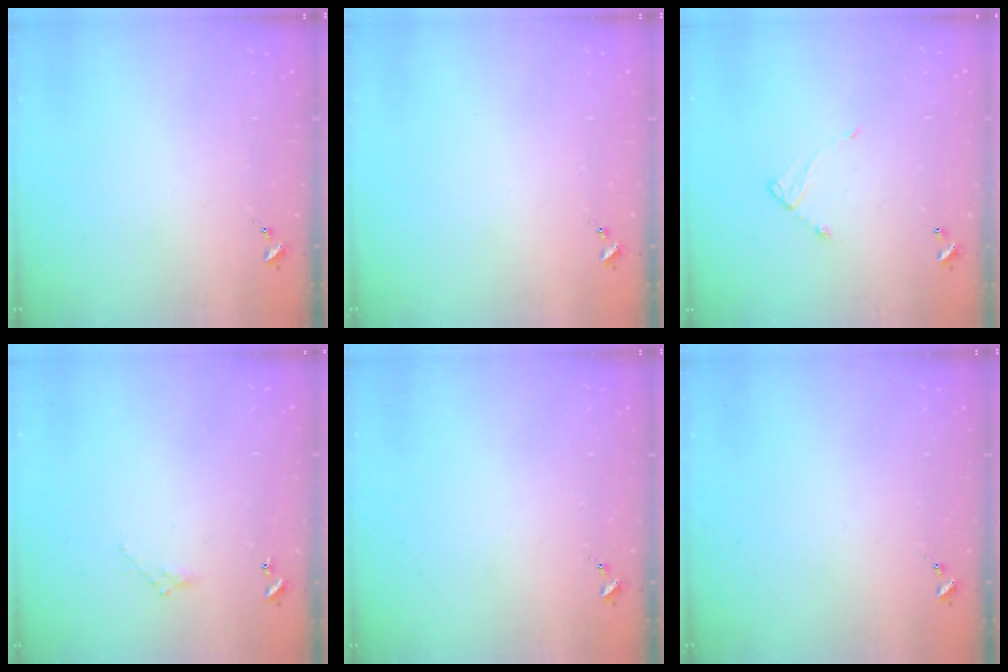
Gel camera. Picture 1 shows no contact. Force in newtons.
{"total": 0.0}
{"total": 4.3, "press": 4.3, "slide": 0.2}
{"total": 3.5, "press": 3.5, "slide": 0.2}
{"total": 0.0}
{"total": 0.0}